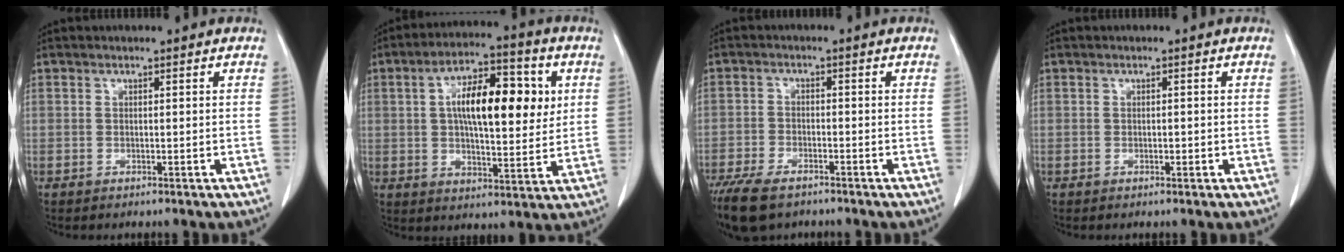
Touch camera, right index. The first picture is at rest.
{"total": 15.2, "force": [3.2, 5.5, 13.8], "torque": [-0.231, 0.025, 0.048]}
{"total": 10.4, "force": [-7.5, 4.6, 5.6], "torque": [-0.113, -0.013, -0.125]}
{"total": 1.2, "force": [-0.3, 0.6, 1.0], "torque": [-0.021, 0.002, -0.002]}